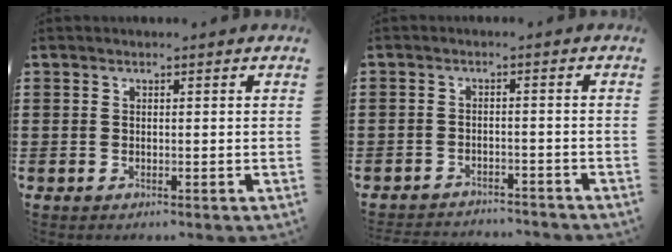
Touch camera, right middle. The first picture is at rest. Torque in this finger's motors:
{"motor_torque": [0.23, -0.13, -0.03, 0.00]}